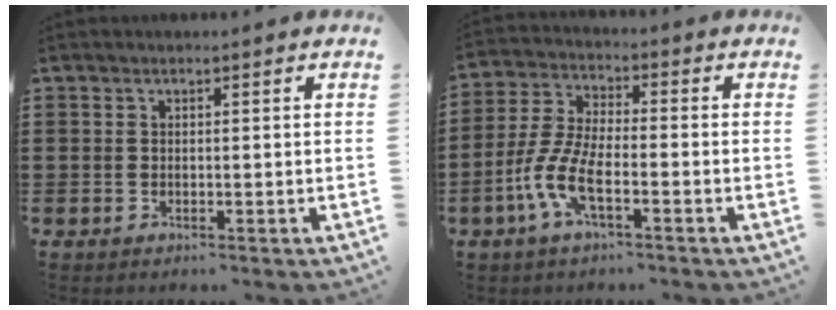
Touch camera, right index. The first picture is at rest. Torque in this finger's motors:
{"motor_torque": [2.14, 0.00, 0.30, 0.21]}